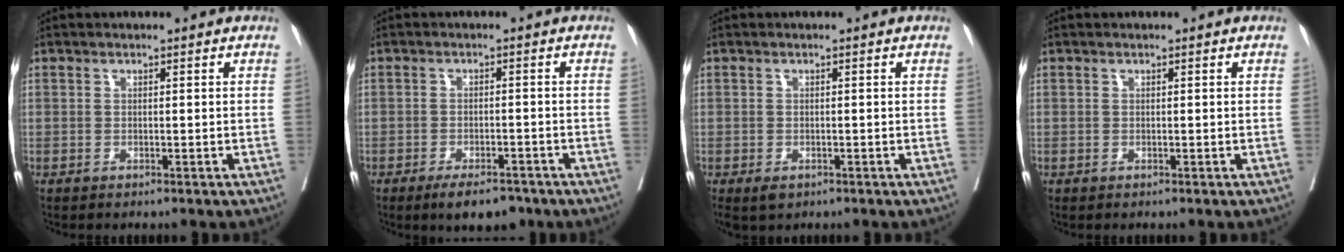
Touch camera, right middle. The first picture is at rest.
{"total": 5.8, "force": [-4.3, 2.0, 3.3], "torque": [-0.051, -0.004, -0.065]}
{"total": 2.2, "force": [-1.3, 1.3, 1.3], "torque": [-0.021, -0.004, -0.013]}
{"total": 0.0}